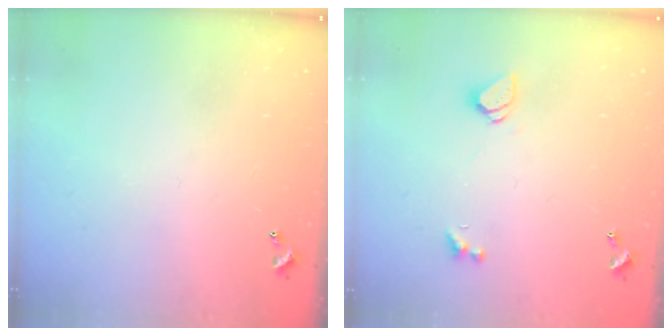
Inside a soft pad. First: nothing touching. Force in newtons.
{"total": 1.7, "press": 1.6, "slide": 0.5}